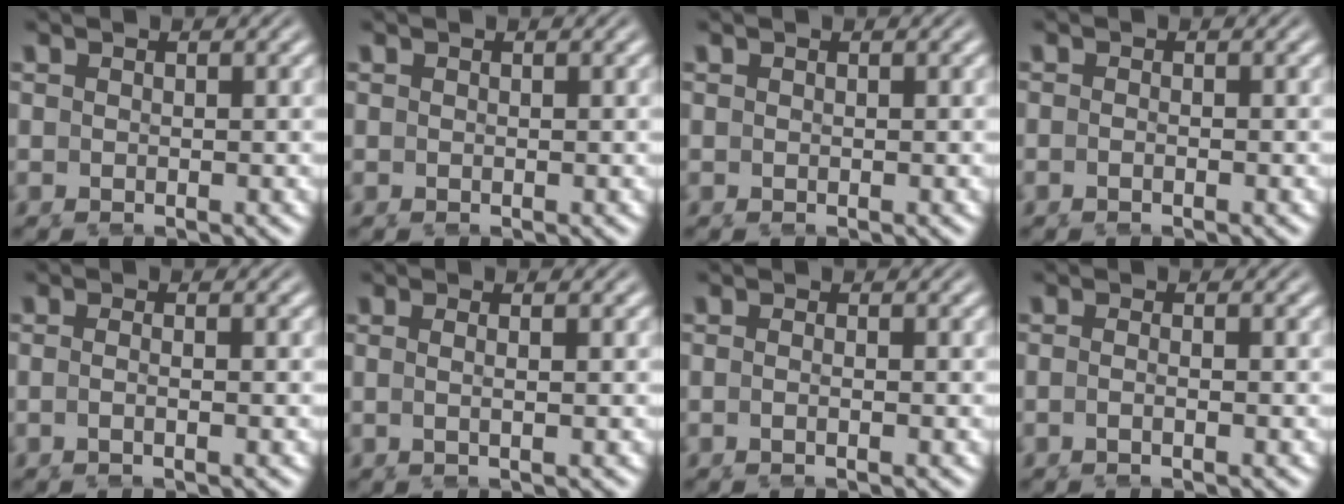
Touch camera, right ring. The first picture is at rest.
{"total": 0.0}
{"total": 0.0}
{"total": 0.8, "force": [-0.6, 0.4, 0.2], "torque": [-0.010, 0.003, -0.021]}
{"total": 1.5, "force": [-1.0, 0.0, 1.1], "torque": [-0.026, -0.002, -0.023]}
{"total": 1.4, "force": [-0.4, -0.2, 1.3], "torque": [-0.024, -0.002, -0.010]}
{"total": 1.0, "force": [-0.7, 0.2, 0.6], "torque": [-0.016, 0.001, -0.022]}
{"total": 1.3, "force": [-1.0, 0.1, 0.8], "torque": [-0.020, 0.000, -0.026]}